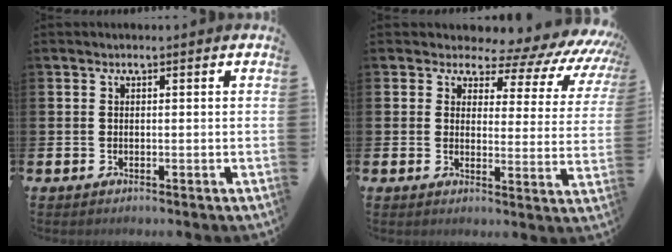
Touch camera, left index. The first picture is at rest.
{"total": 4.8, "force": [3.5, 2.8, 1.6], "torque": [-0.028, -0.043, 0.045]}